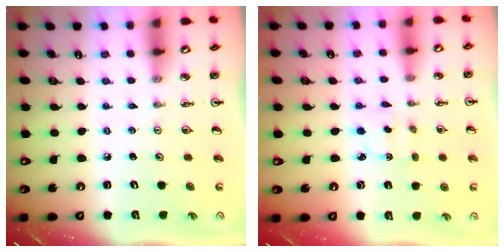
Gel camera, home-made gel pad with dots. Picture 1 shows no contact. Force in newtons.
{"total": 2.1, "press": 2.1, "slide": 0.6}